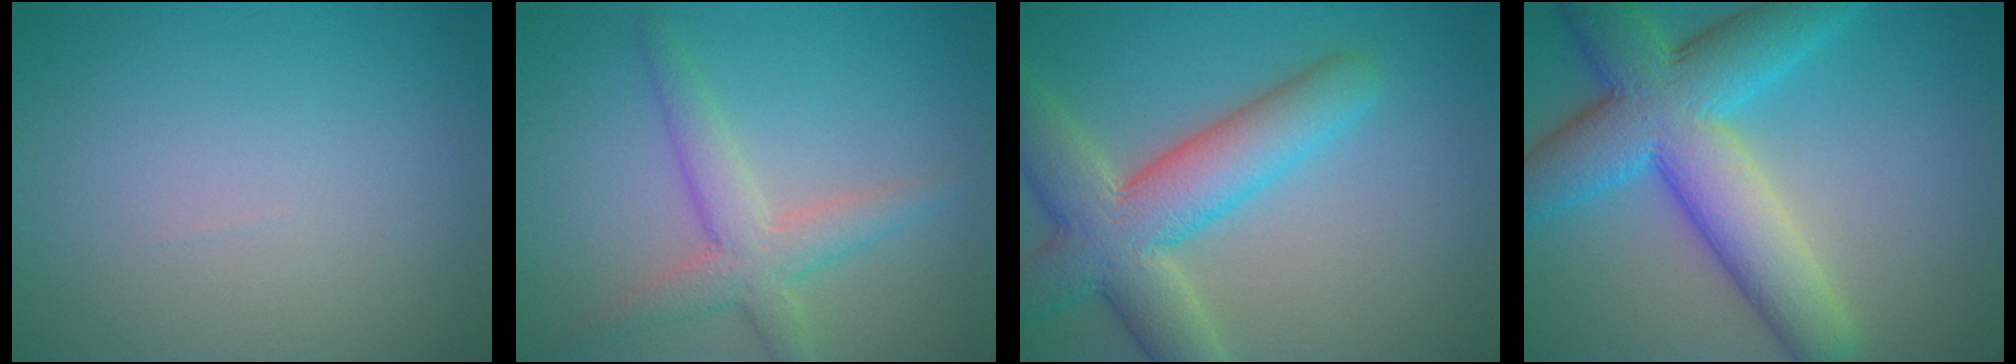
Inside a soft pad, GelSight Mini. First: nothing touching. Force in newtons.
{"total": 3.8, "press": 3.8, "slide": 0.2}
{"total": 8.2, "press": 8.2, "slide": 0.6}
{"total": 10.6, "press": 10.6, "slide": 0.3}